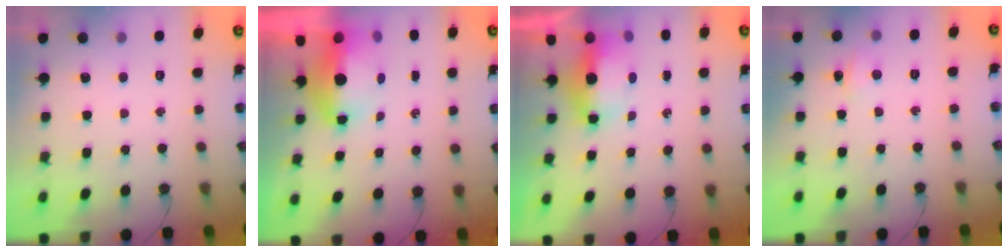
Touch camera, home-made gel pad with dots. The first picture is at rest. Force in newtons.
{"total": 7.4, "press": 7.4, "slide": 0.9}
{"total": 7.8, "press": 7.6, "slide": 2.0}
{"total": 3.9, "press": 3.8, "slide": 0.6}